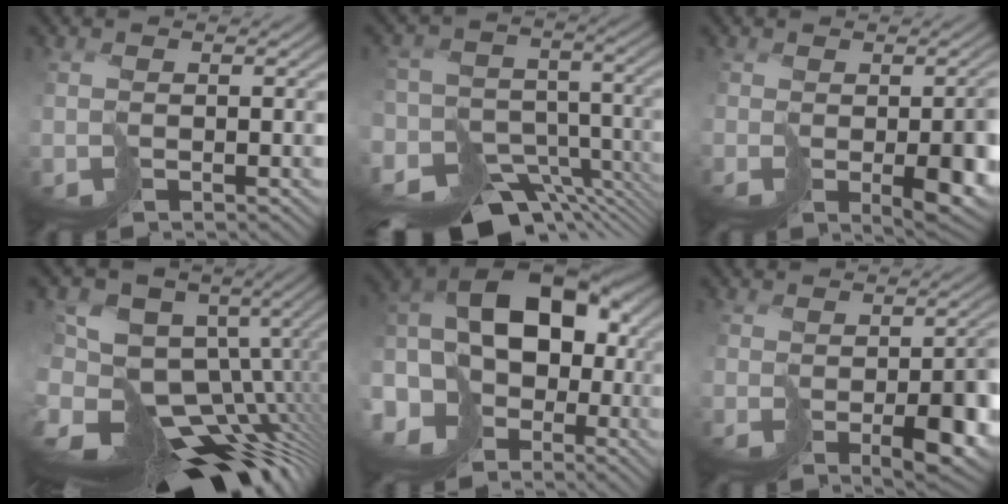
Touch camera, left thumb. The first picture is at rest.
{"total": 12.7, "force": [-9.6, 6.6, 5.0], "torque": [-0.116, -0.003, -0.127]}
{"total": 5.1, "force": [-1.5, 2.4, 4.3], "torque": [-0.058, -0.023, 0.001]}
{"total": 15.5, "force": [-4.6, 9.7, 11.2], "torque": [-0.178, 0.036, -0.059]}
{"total": 17.1, "force": [-2.0, 11.6, 12.3], "torque": [-0.249, -0.013, -0.024]}
{"total": 5.6, "force": [-2.6, 2.6, 4.3], "torque": [-0.052, -0.019, -0.019]}